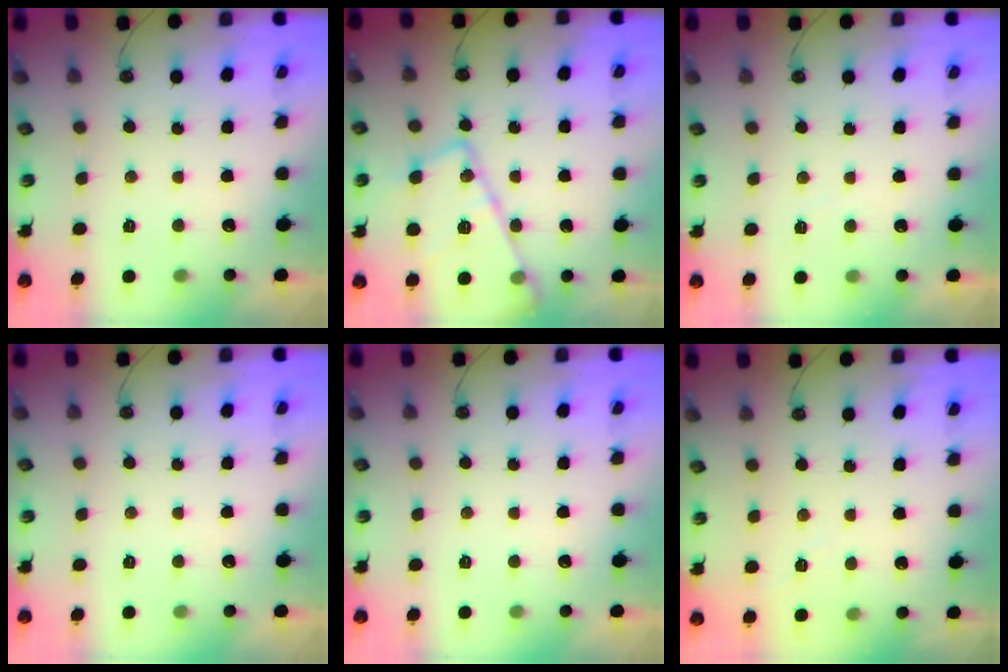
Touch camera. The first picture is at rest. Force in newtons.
{"total": 18.9, "press": 18.8, "slide": 2.0}
{"total": 3.6, "press": 3.6, "slide": 0.6}
{"total": 0.0}
{"total": 0.0}
{"total": 3.0, "press": 3.0, "slide": 0.3}